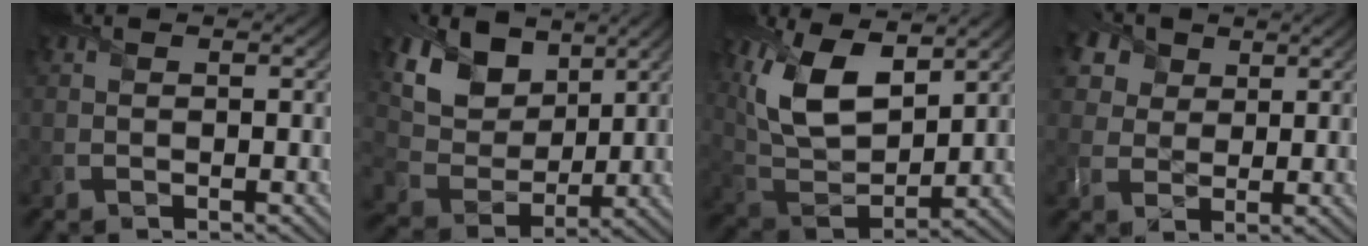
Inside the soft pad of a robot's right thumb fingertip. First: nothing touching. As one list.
[{"total": 11.3, "force": [5.8, 7.9, 5.7], "torque": [-0.152, 0.005, 0.104]}, {"total": 13.1, "force": [6.0, 6.6, 9.6], "torque": [-0.225, 0.000, 0.117]}, {"total": 7.3, "force": [4.0, 5.1, 3.2], "torque": [-0.113, 0.015, 0.065]}]